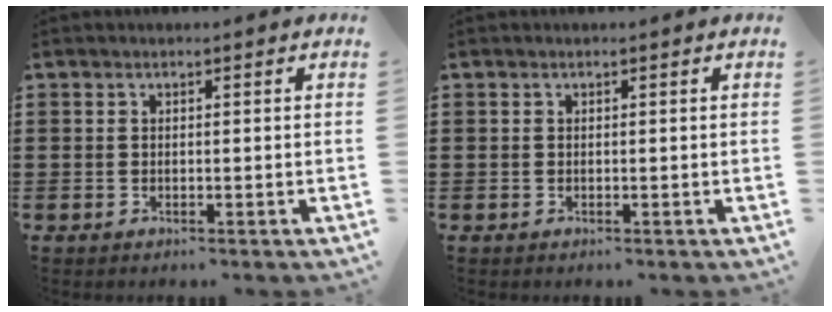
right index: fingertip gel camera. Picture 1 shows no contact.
{"total": 0.0}